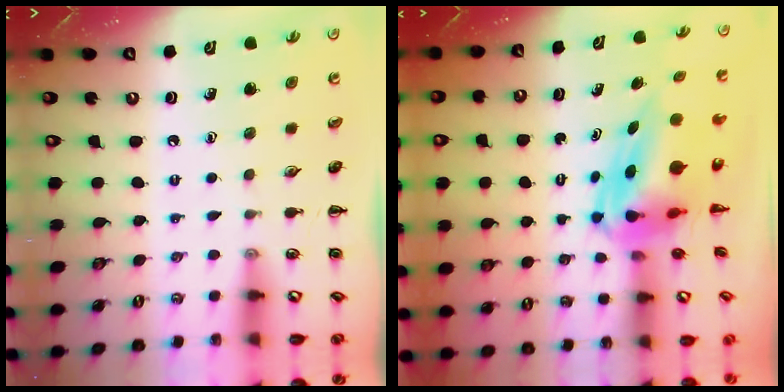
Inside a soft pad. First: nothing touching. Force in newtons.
{"total": 7.6, "press": 7.3, "slide": 2.1}